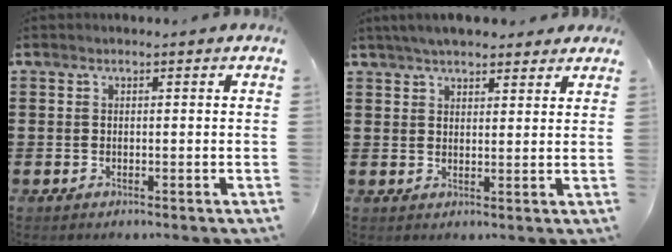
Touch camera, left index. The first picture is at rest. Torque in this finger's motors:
{"motor_torque": [0.76, -0.72, 0.51, 0.16]}